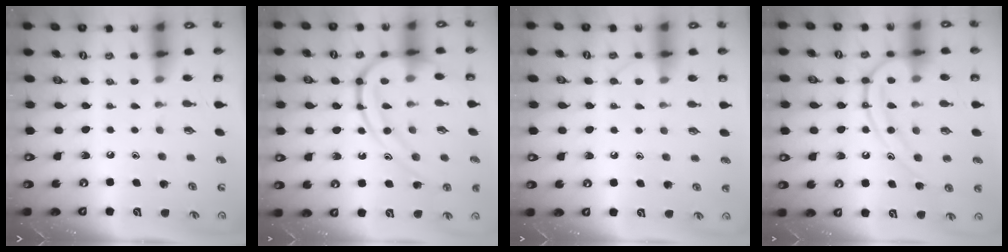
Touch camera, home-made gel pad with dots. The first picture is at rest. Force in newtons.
{"total": 15.2, "press": 15.2, "slide": 0.8}
{"total": 6.5, "press": 6.4, "slide": 0.6}
{"total": 16.1, "press": 16.0, "slide": 1.4}